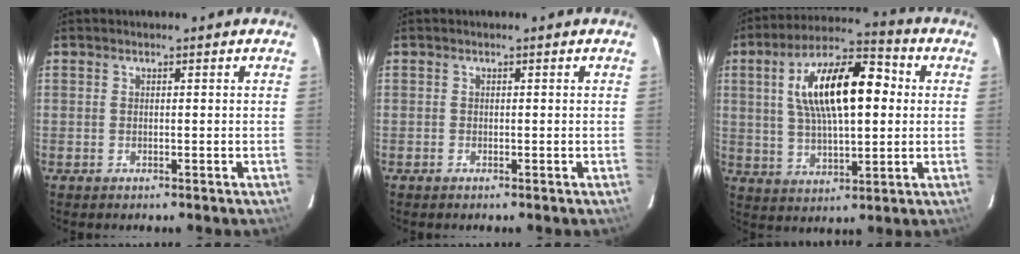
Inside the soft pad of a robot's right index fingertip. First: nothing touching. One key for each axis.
{"total": 0.0}
{"total": 17.3, "fx": 3.3, "fy": 7.1, "fz": 15.5, "tx": -0.272, "ty": 0.030, "tz": 0.055}